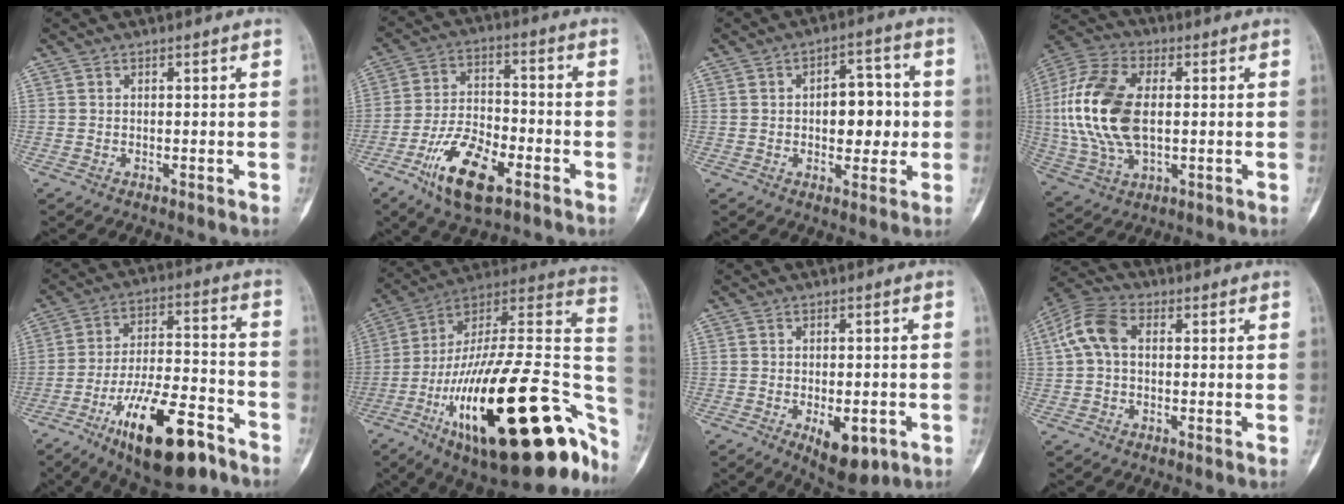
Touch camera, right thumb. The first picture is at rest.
{"total": 13.6, "force": [-7.0, 5.9, 10.0], "torque": [-0.181, 0.026, -0.124]}
{"total": 9.3, "force": [-0.1, 5.6, 7.5], "torque": [-0.065, 0.017, -0.002]}
{"total": 18.7, "force": [0.8, 10.6, 15.4], "torque": [-0.333, 0.007, 0.019]}
{"total": 19.4, "force": [-11.2, 6.8, 14.3], "torque": [-0.240, 0.068, -0.184]}
{"total": 39.7, "force": [-14.6, 13.8, 34.3], "torque": [-0.452, 0.060, -0.232]}
{"total": 8.5, "force": [-3.3, 4.2, 6.7], "torque": [-0.080, 0.001, -0.037]}
{"total": 7.9, "force": [0.8, 5.2, 5.9], "torque": [-0.122, 0.026, 0.009]}